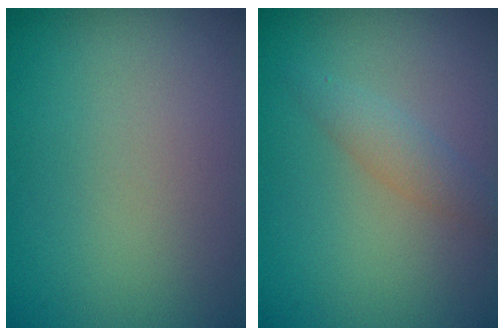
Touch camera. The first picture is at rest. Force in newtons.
{"total": 1.7, "press": 1.7, "slide": 0.1}